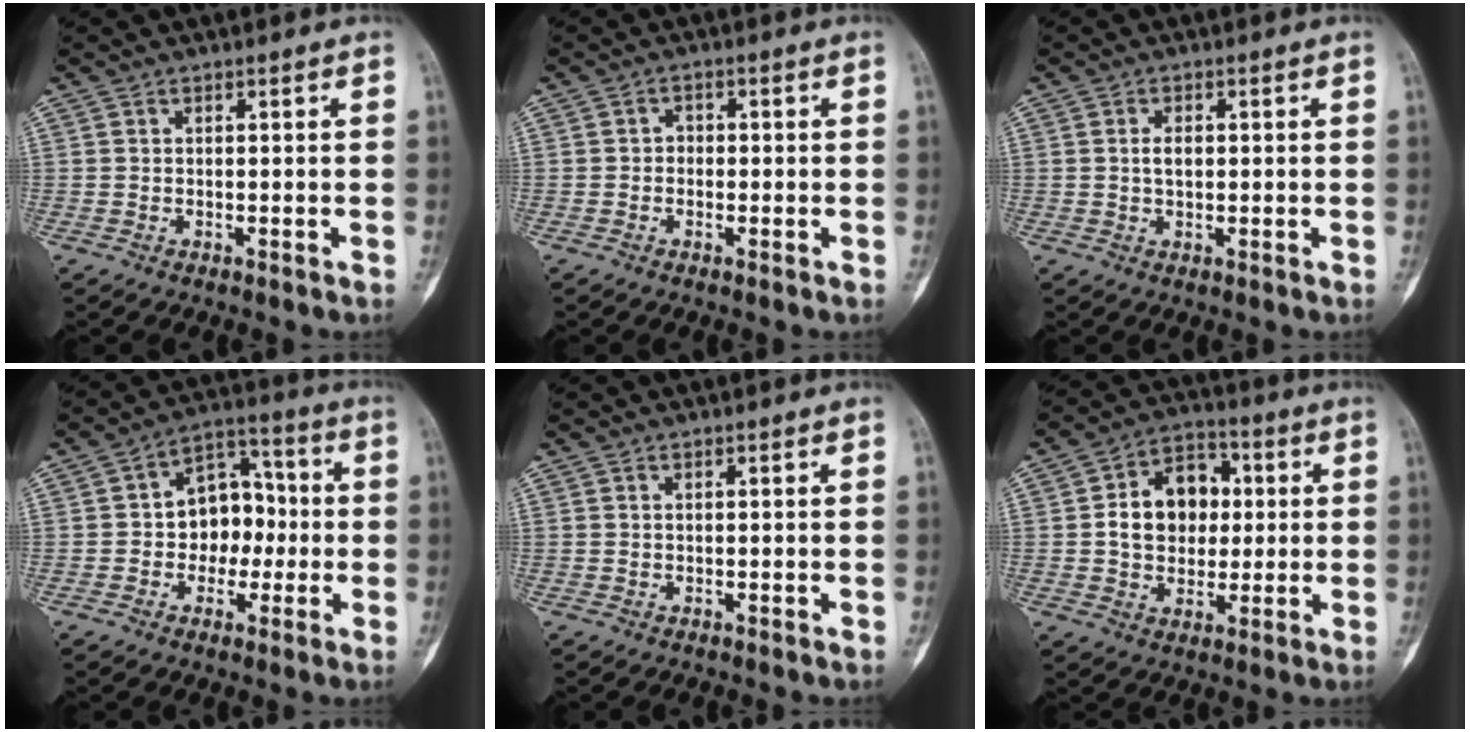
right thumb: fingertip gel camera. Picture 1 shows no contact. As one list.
[{"total": 1.6, "force": [-0.3, 1.4, 0.7], "torque": [0.006, 0.008, -0.012]}, {"total": 2.3, "force": [0.2, 1.4, 1.9], "torque": [-0.030, 0.001, 0.002]}, {"total": 11.1, "force": [-0.8, 8.3, 7.4], "torque": [-0.060, 0.040, -0.021]}, {"total": 0.0}, {"total": 12.9, "force": [1.4, 9.7, 8.3], "torque": [-0.096, 0.015, 0.019]}]